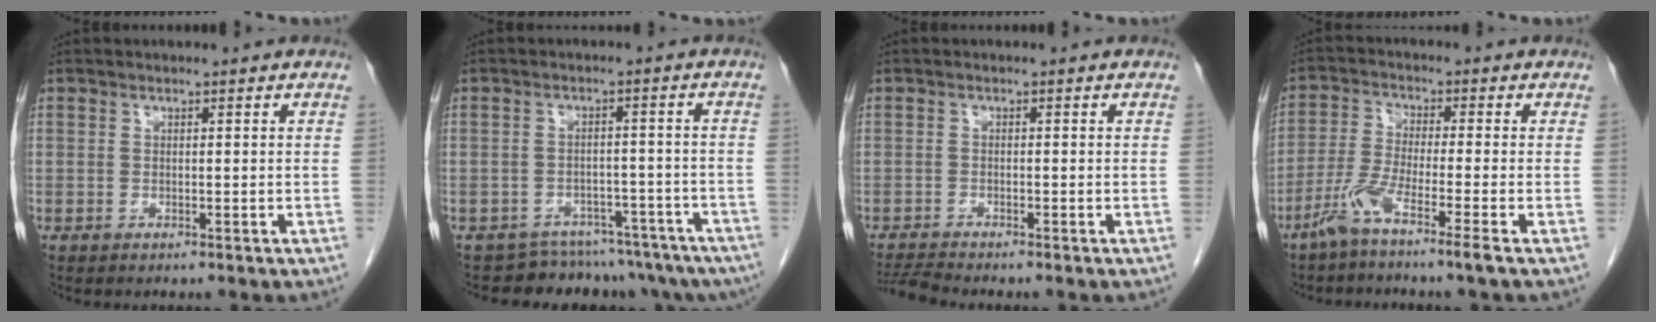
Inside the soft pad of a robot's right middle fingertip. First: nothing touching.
{"total": 12.2, "force": [-11.1, 4.9, 1.8], "torque": [-0.008, 0.029, -0.126]}
{"total": 2.9, "force": [-2.7, -0.9, 0.5], "torque": [-0.018, -0.019, -0.053]}
{"total": 6.2, "force": [-4.0, -1.0, 4.6], "torque": [-0.096, -0.012, -0.087]}